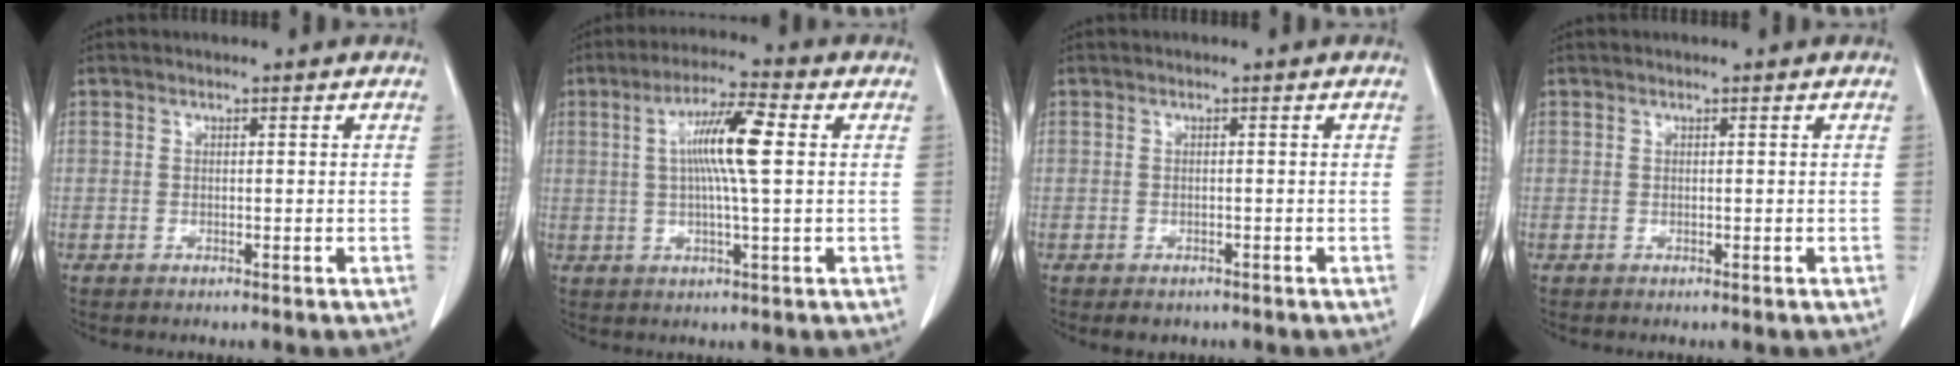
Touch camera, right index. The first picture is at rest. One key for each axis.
{"total": 8.9, "fx": 1.4, "fy": 0.3, "fz": 8.8, "tx": -0.163, "ty": 0.006, "tz": 0.020}
{"total": 2.1, "fx": -1.6, "fy": 1.2, "fz": 0.8, "tx": -0.010, "ty": -0.002, "tz": -0.017}
{"total": 0.0}